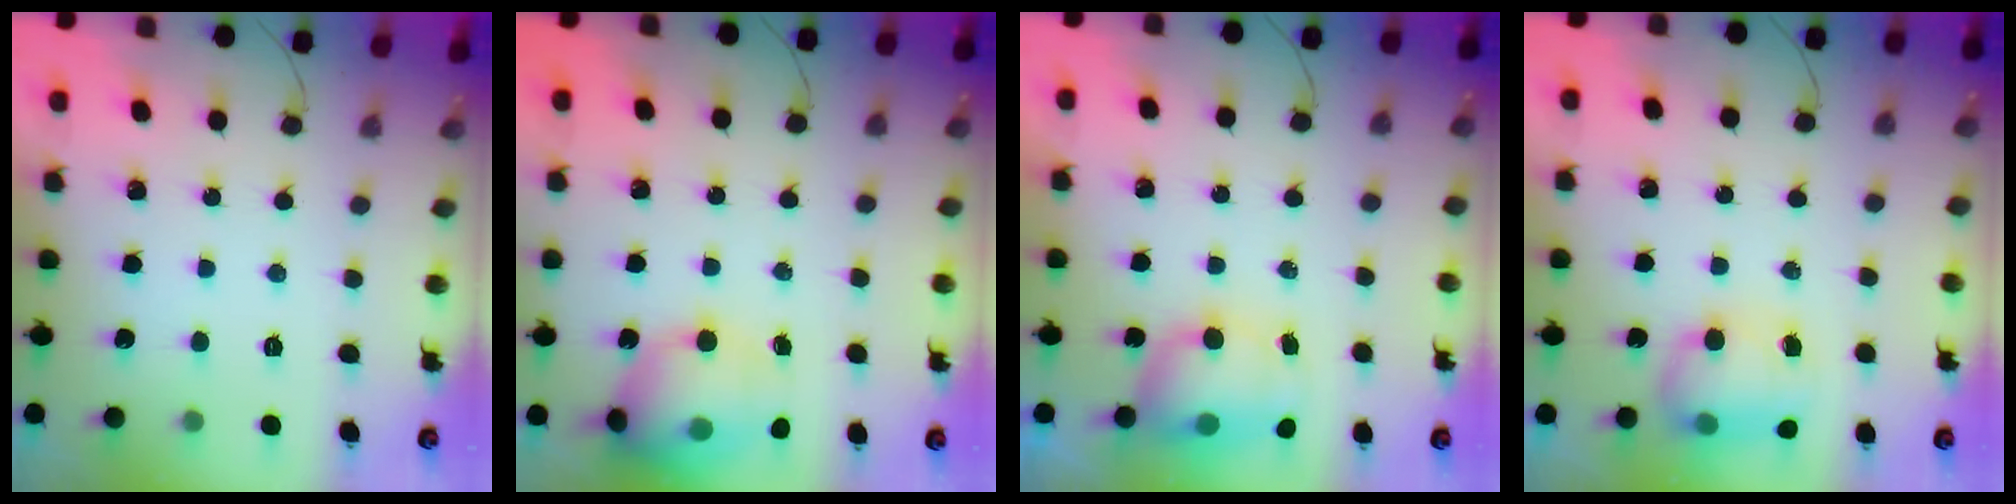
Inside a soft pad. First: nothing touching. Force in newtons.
{"total": 16.7, "press": 16.4, "slide": 3.1}
{"total": 9.8, "press": 8.3, "slide": 5.3}
{"total": 9.8, "press": 8.8, "slide": 4.3}